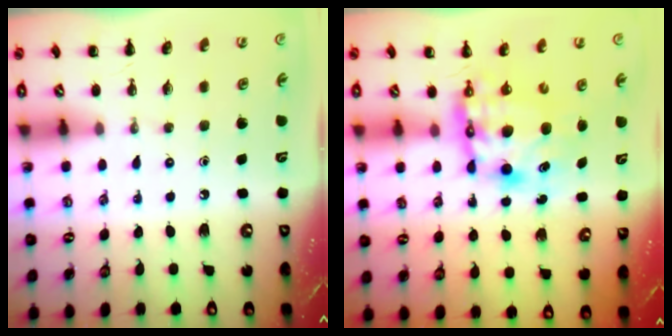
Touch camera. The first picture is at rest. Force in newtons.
{"total": 8.5, "press": 8.2, "slide": 2.2}